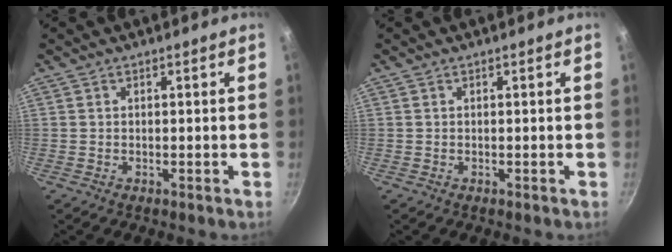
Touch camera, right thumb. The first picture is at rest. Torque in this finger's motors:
{"motor_torque": [0.00, 0.00, 0.00, 0.00, 0.00]}